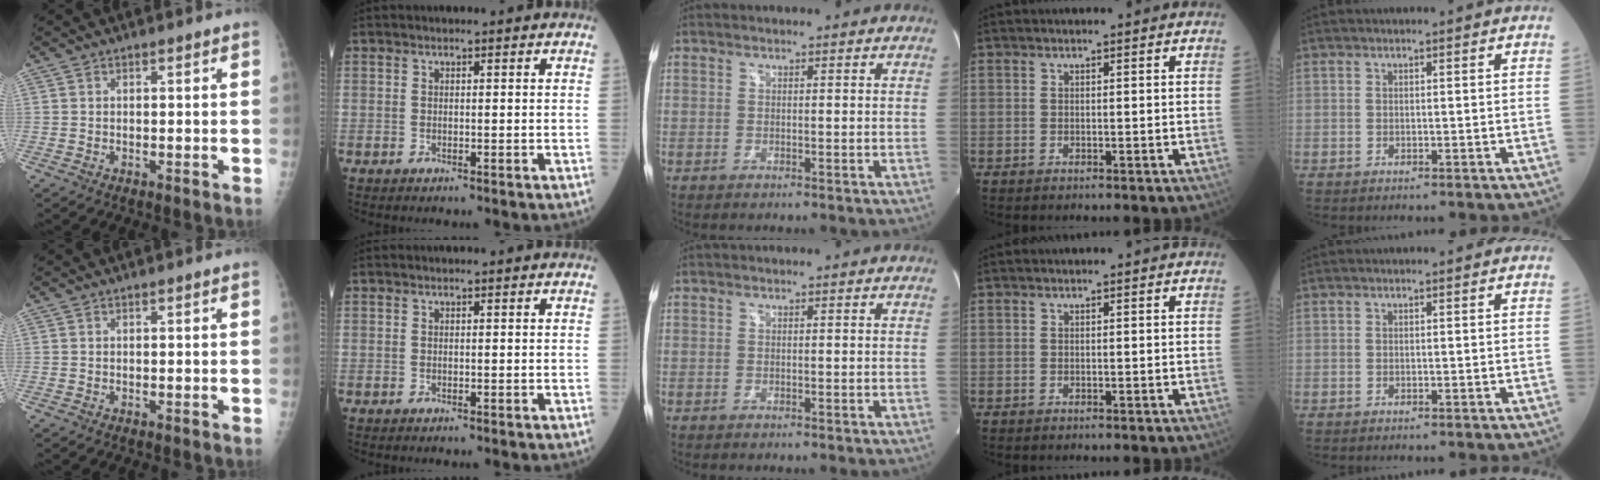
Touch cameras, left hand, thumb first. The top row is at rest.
{}